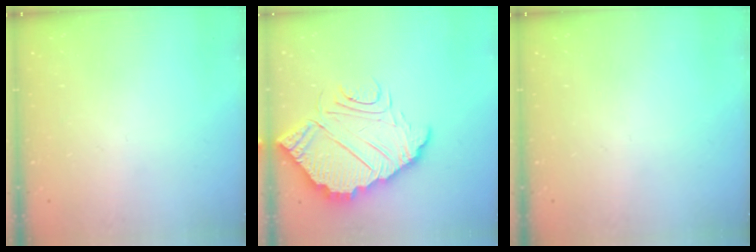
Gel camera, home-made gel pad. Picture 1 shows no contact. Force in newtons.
{"total": 12.7, "press": 12.7, "slide": 0.9}
{"total": 0.0}